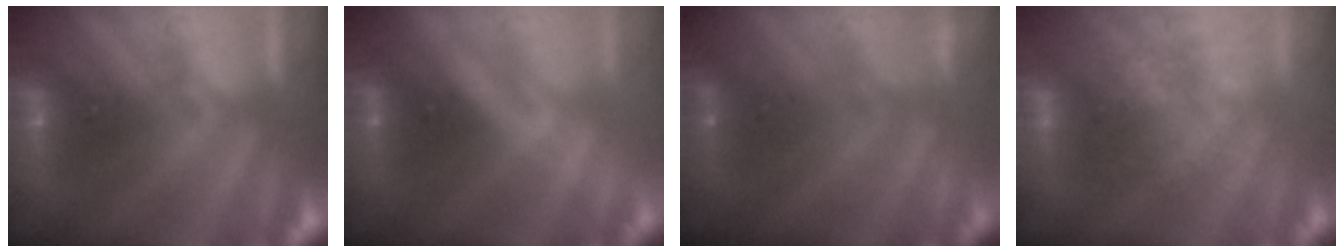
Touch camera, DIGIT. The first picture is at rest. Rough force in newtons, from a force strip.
{"total": 2.1}
{"total": 2.3}
{"total": 3.4}